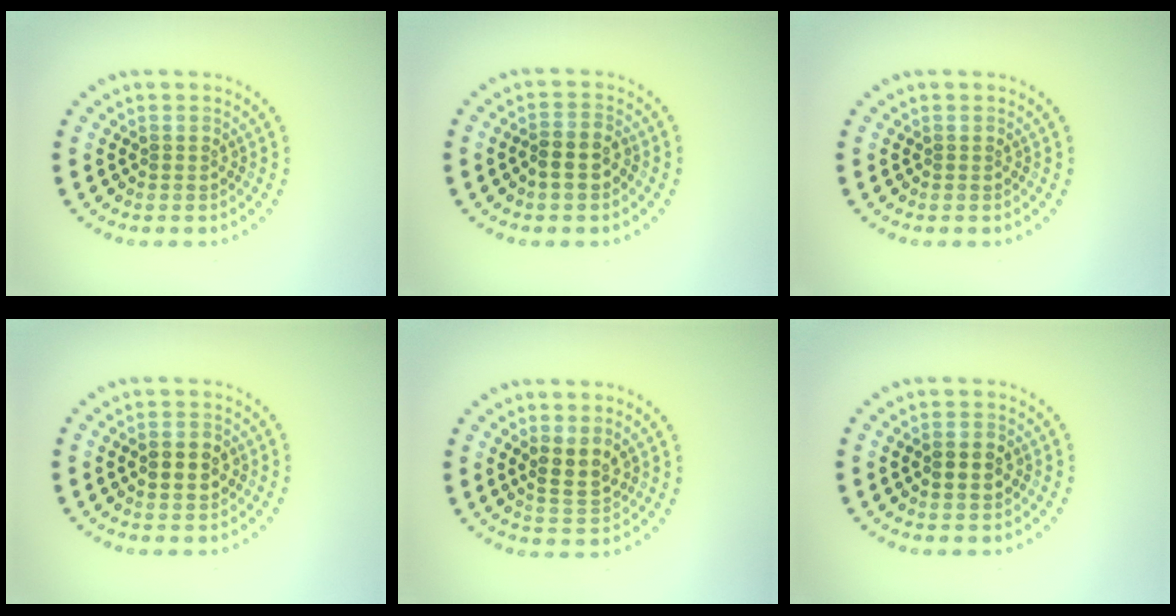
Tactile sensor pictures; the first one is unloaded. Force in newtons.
{"total": 2.3, "press": 2.1, "slide": 0.9}
{"total": 0.0}
{"total": 3.1, "press": 3.1, "slide": 0.2}
{"total": 2.7, "press": 2.5, "slide": 1.0}
{"total": 2.1, "press": 2.1, "slide": 0.3}